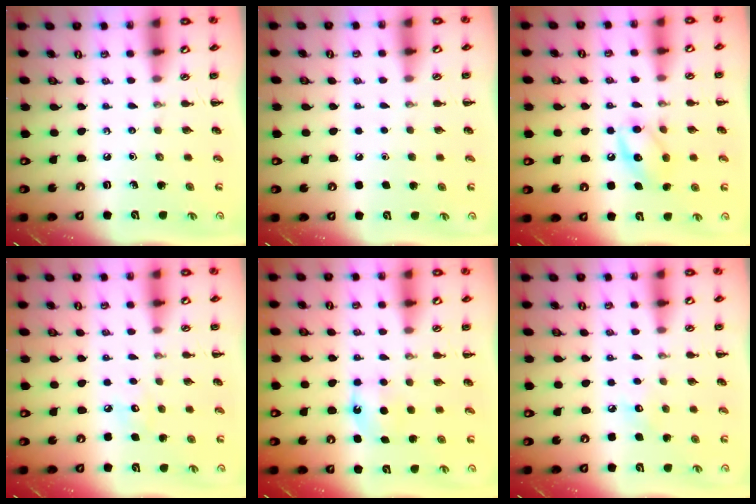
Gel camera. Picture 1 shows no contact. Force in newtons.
{"total": 1.7, "press": 1.7, "slide": 0.1}
{"total": 11.3, "press": 11.3, "slide": 0.8}
{"total": 4.5, "press": 4.4, "slide": 1.1}
{"total": 5.6, "press": 5.5, "slide": 1.4}
{"total": 6.2, "press": 6.0, "slide": 1.6}